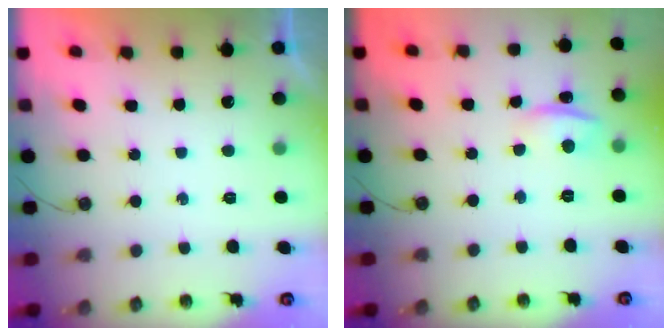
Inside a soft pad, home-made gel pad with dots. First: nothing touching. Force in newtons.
{"total": 2.0, "press": 1.5, "slide": 1.3}